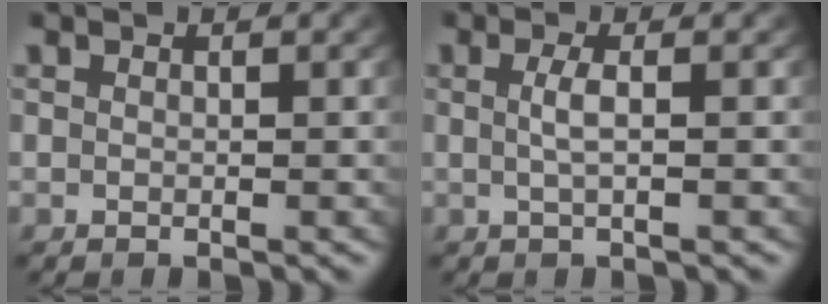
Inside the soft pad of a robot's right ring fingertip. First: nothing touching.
{"total": 1.6, "force": [-0.1, -0.1, 1.6], "torque": [-0.037, -0.006, 0.003]}